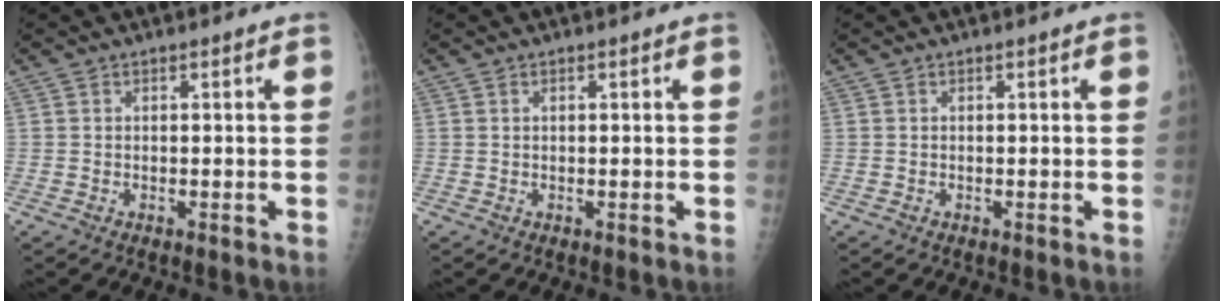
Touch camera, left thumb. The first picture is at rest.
{"total": 0.6, "force": [0.3, 0.4, 0.4], "torque": [-0.006, 0.000, 0.004]}
{"total": 0.0}